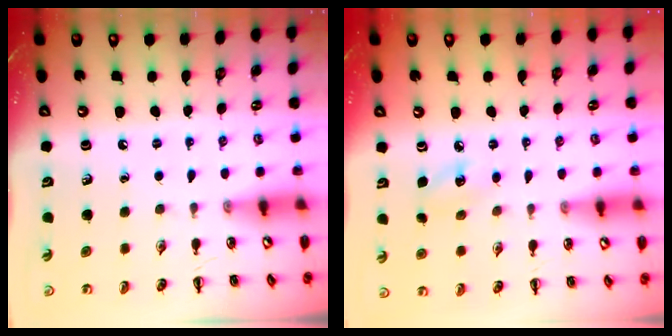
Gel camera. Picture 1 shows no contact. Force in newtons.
{"total": 6.0, "press": 5.8, "slide": 1.7}